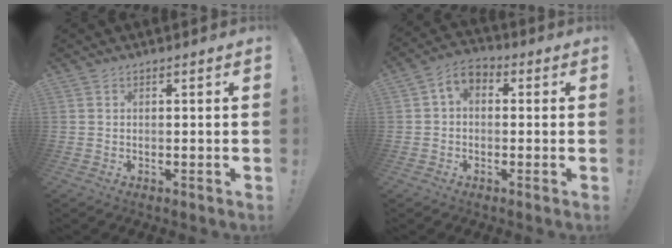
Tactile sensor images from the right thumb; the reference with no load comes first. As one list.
[{"total": 4.8, "force": [-0.1, 3.4, 3.4], "torque": [-0.066, 0.005, 0.000]}]